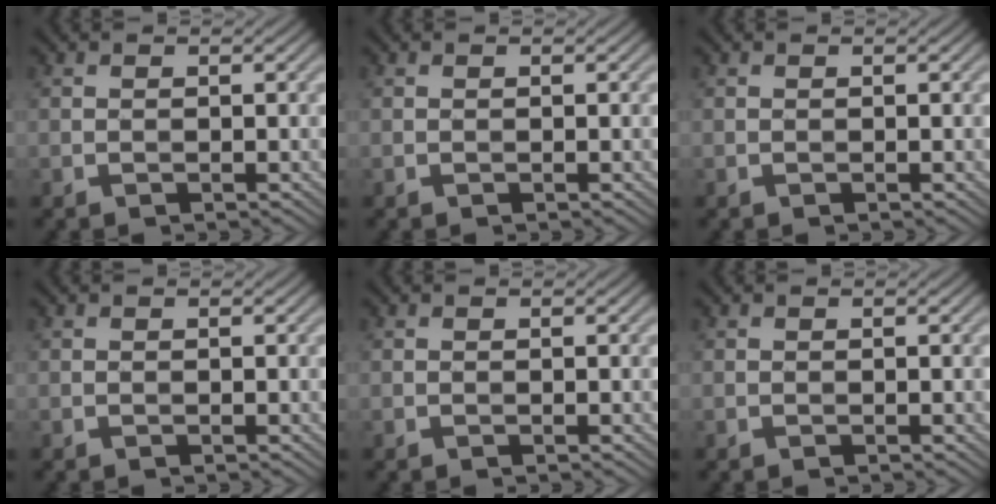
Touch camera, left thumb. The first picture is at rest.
{"total": 0.0}
{"total": 0.0}
{"total": 0.0}
{"total": 0.0}
{"total": 0.0}